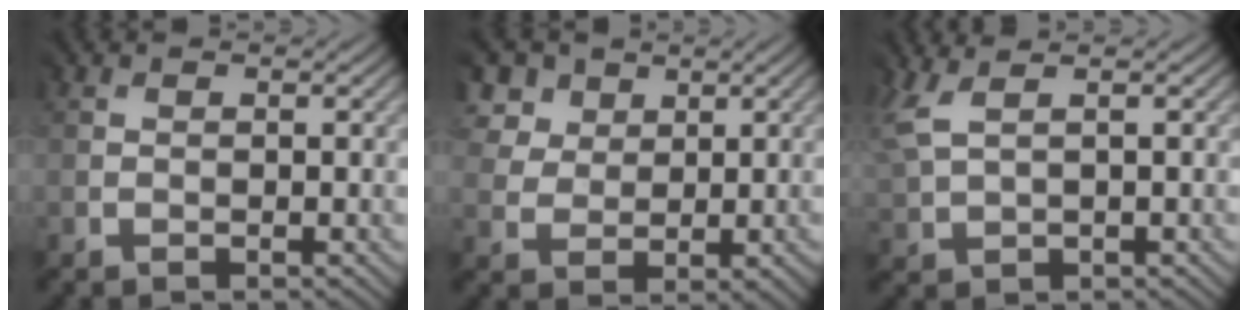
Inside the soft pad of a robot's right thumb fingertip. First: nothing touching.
{"total": 5.4, "force": [3.7, 3.9, 0.8], "torque": [-0.064, 0.003, 0.075]}
{"total": 3.5, "force": [2.5, 1.4, 2.0], "torque": [-0.071, 0.010, 0.055]}